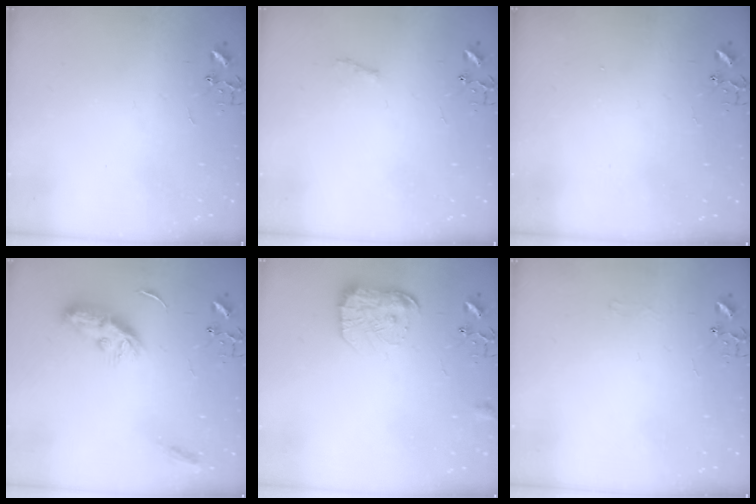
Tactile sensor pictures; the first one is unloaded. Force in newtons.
{"total": 4.7, "press": 4.6, "slide": 0.6}
{"total": 1.3, "press": 1.2, "slide": 0.1}
{"total": 10.4, "press": 10.4, "slide": 0.1}
{"total": 14.3, "press": 14.3, "slide": 0.9}
{"total": 6.4, "press": 6.4, "slide": 0.8}